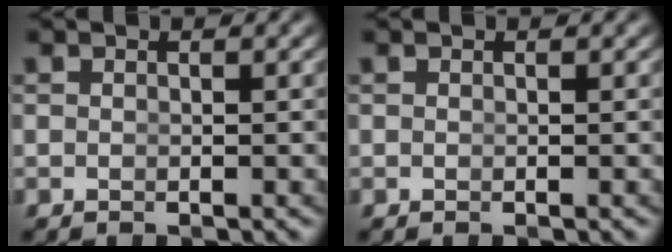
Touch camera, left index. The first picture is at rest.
{"total": 0.0}